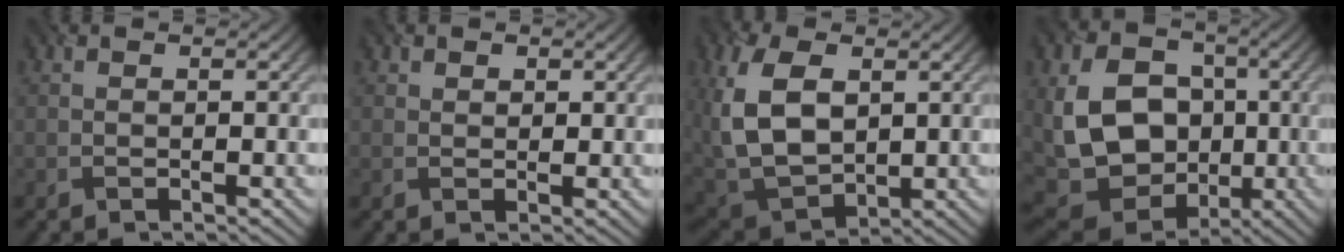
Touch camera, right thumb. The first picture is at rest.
{"total": 1.1, "force": [0.7, 0.7, 0.3], "torque": [-0.005, -0.003, 0.013]}
{"total": 12.6, "force": [2.2, 8.1, 9.4], "torque": [-0.246, -0.001, 0.049]}
{"total": 14.1, "force": [-0.7, 10.8, 9.0], "torque": [-0.195, -0.019, -0.013]}